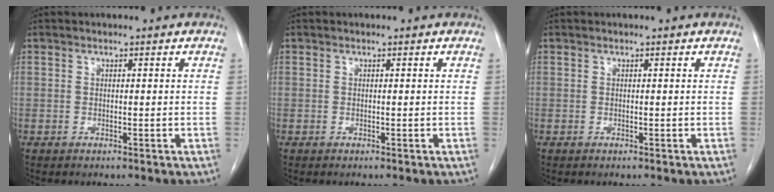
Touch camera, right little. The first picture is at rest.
{"total": 0.0}
{"total": 0.0}